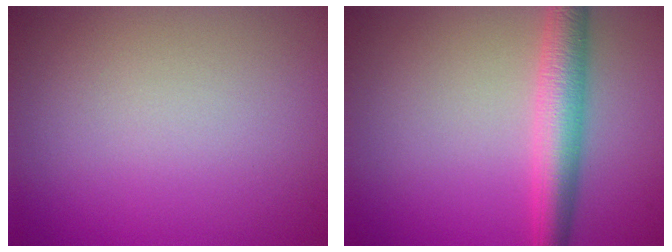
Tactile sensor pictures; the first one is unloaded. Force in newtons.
{"total": 4.7, "press": 4.7, "slide": 0.1}